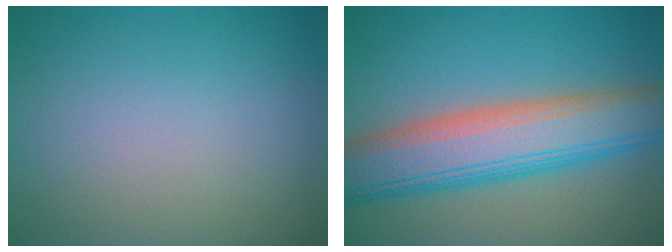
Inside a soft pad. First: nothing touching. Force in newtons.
{"total": 9.7, "press": 9.7, "slide": 0.7}